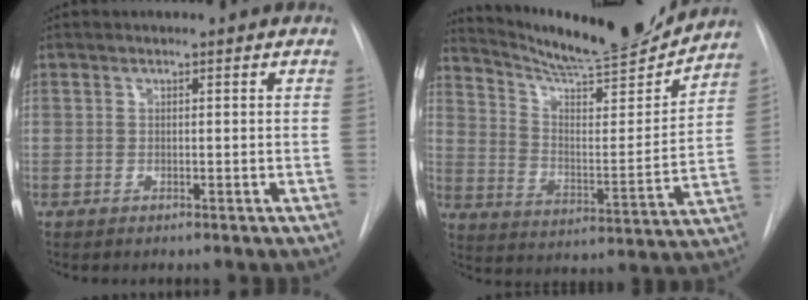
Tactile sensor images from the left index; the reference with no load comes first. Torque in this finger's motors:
{"motor_torque": [0.23, -0.44, 0.12, 0.05]}